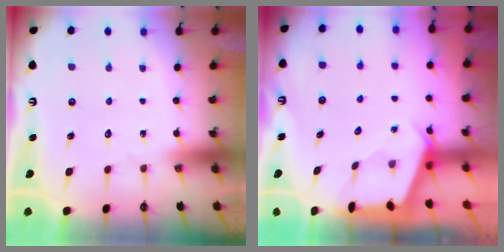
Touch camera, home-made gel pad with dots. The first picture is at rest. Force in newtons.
{"total": 2.4, "press": 2.4, "slide": 0.4}